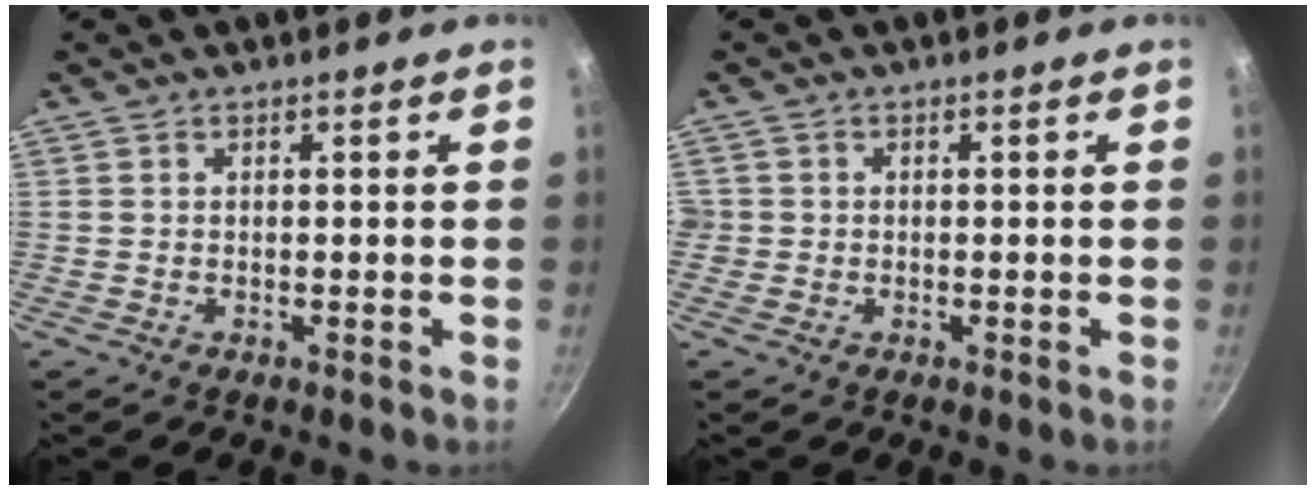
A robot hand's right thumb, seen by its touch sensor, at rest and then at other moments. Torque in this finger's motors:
{"motor_torque": [-0.10, 0.08, -0.17, 0.33, -0.03]}